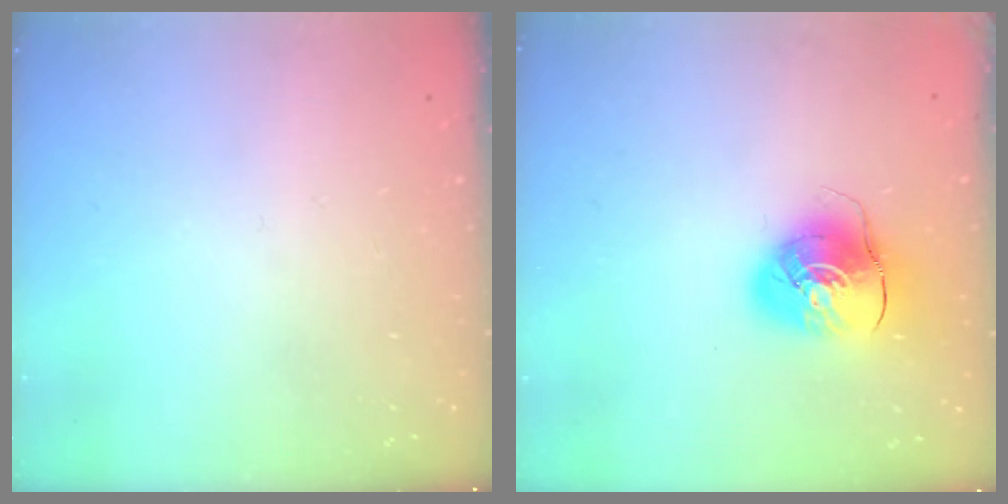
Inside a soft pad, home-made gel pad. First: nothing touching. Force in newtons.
{"total": 10.2, "press": 10.1, "slide": 1.3}